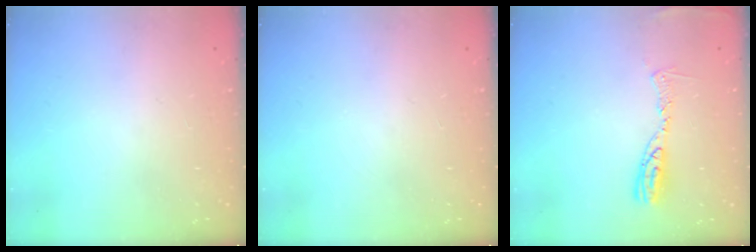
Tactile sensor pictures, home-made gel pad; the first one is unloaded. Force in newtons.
{"total": 0.0}
{"total": 8.8, "press": 8.8, "slide": 0.9}